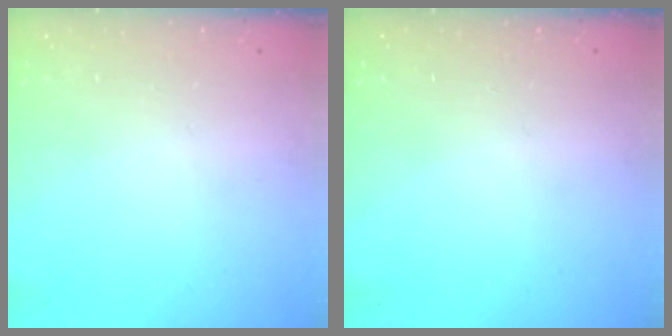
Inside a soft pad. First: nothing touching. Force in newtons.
{"total": 0.0}